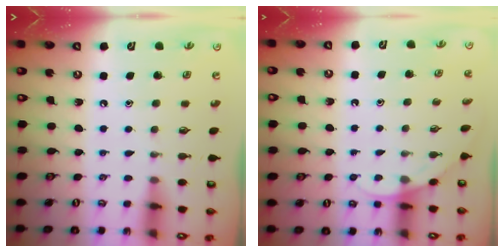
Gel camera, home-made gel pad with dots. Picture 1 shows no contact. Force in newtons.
{"total": 3.7, "press": 3.7, "slide": 0.2}